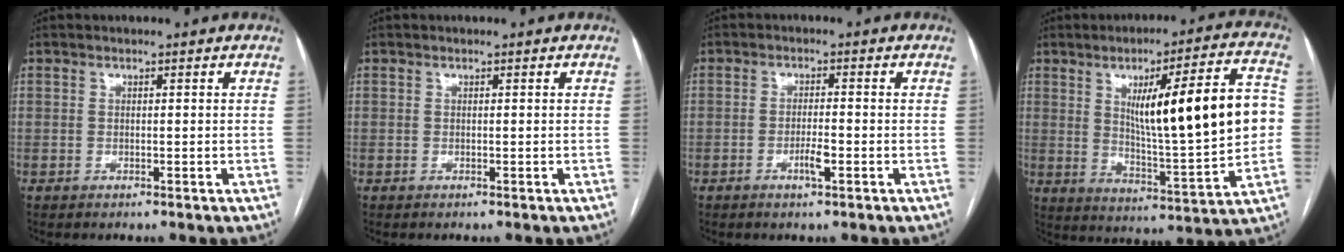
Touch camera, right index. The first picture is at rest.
{"total": 0.0}
{"total": 2.8, "force": [-1.2, 0.4, 2.5], "torque": [-0.047, 0.001, -0.019]}
{"total": 19.7, "force": [2.8, 2.4, 19.3], "torque": [-0.287, 0.015, 0.044]}